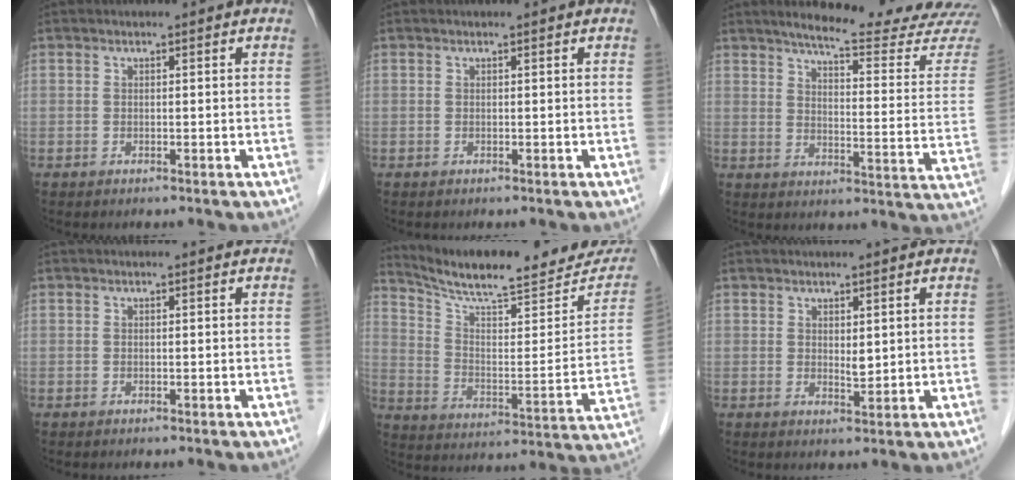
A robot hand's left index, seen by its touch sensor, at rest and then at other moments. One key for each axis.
{"total": 0.0}
{"total": 19.3, "fx": 18.0, "fy": -0.1, "fz": 7.0, "tx": -0.095, "ty": -0.095, "tz": 0.214}
{"total": 0.0}
{"total": 21.8, "fx": 19.4, "fy": 3.5, "fz": 9.3, "tx": -0.143, "ty": -0.034, "tz": 0.273}
{"total": 1.7, "fx": 0.7, "fy": 0.6, "fz": 1.4, "tx": -0.025, "ty": -0.008, "tz": 0.017}